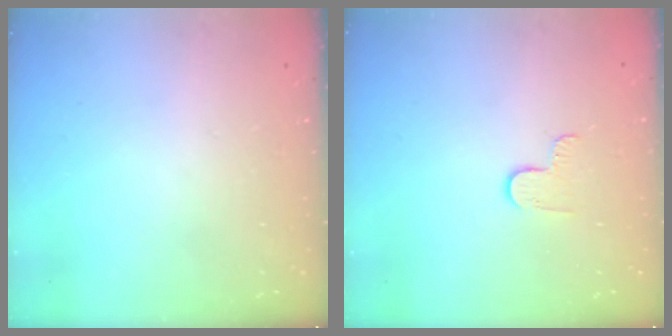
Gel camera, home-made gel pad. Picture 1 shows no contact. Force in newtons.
{"total": 3.1, "press": 3.1, "slide": 0.4}